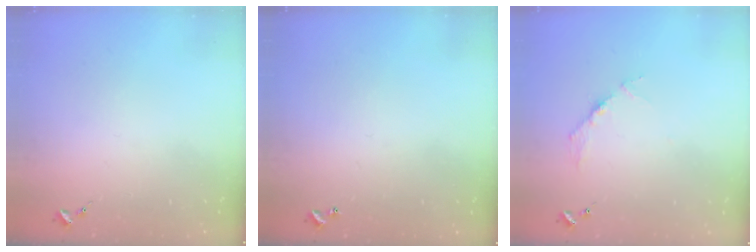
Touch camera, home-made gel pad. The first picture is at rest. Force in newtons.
{"total": 0.9, "press": 0.9, "slide": 0.2}
{"total": 3.8, "press": 3.8, "slide": 0.4}